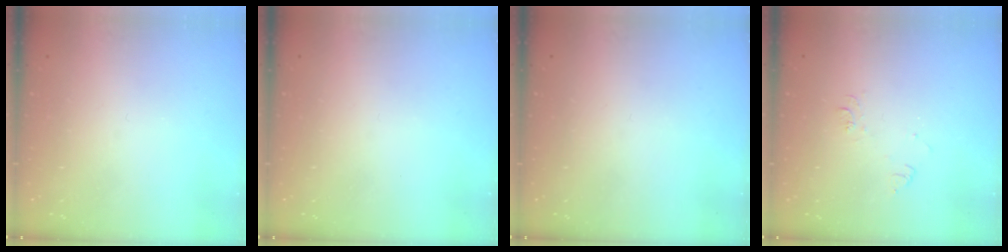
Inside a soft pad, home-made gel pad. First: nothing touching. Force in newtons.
{"total": 0.0}
{"total": 0.0}
{"total": 6.2, "press": 6.2, "slide": 0.5}